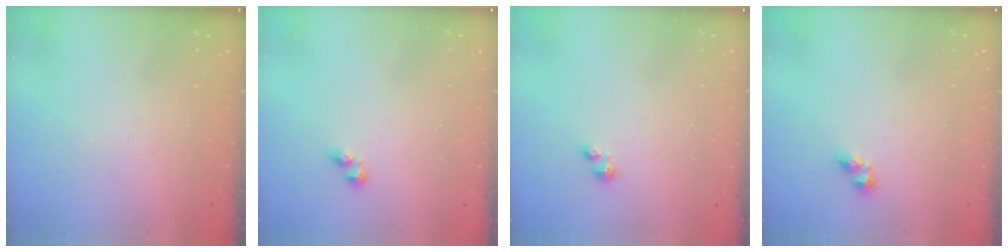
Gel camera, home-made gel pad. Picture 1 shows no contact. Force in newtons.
{"total": 3.3, "press": 3.3, "slide": 0.4}
{"total": 1.9, "press": 1.9, "slide": 0.2}
{"total": 4.4, "press": 4.4, "slide": 0.1}